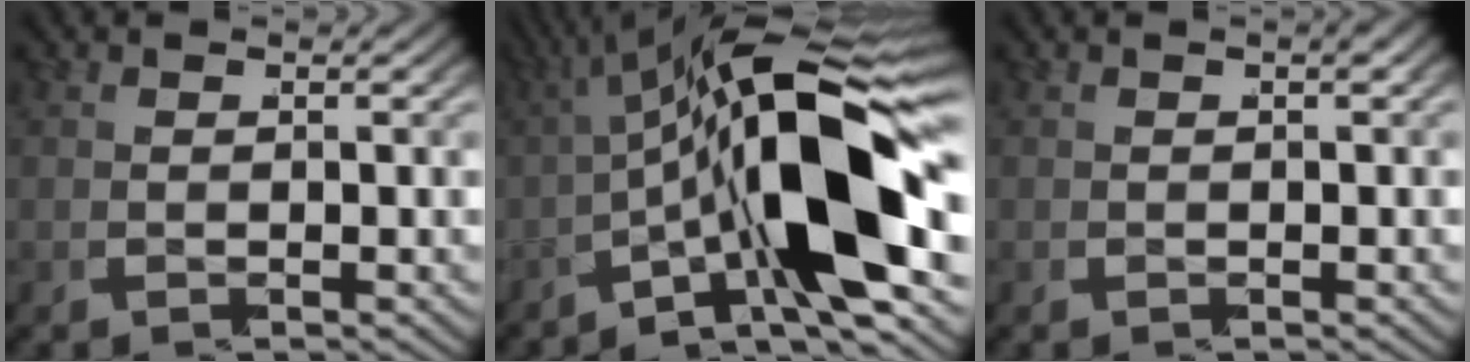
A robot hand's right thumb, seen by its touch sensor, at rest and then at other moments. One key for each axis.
{"total": 14.6, "fx": -2.0, "fy": 6.3, "fz": 13.1, "tx": -0.220, "ty": -0.005, "tz": -0.039}
{"total": 1.6, "fx": 0.7, "fy": 0.7, "fz": 1.3, "tx": -0.007, "ty": 0.008, "tz": 0.006}